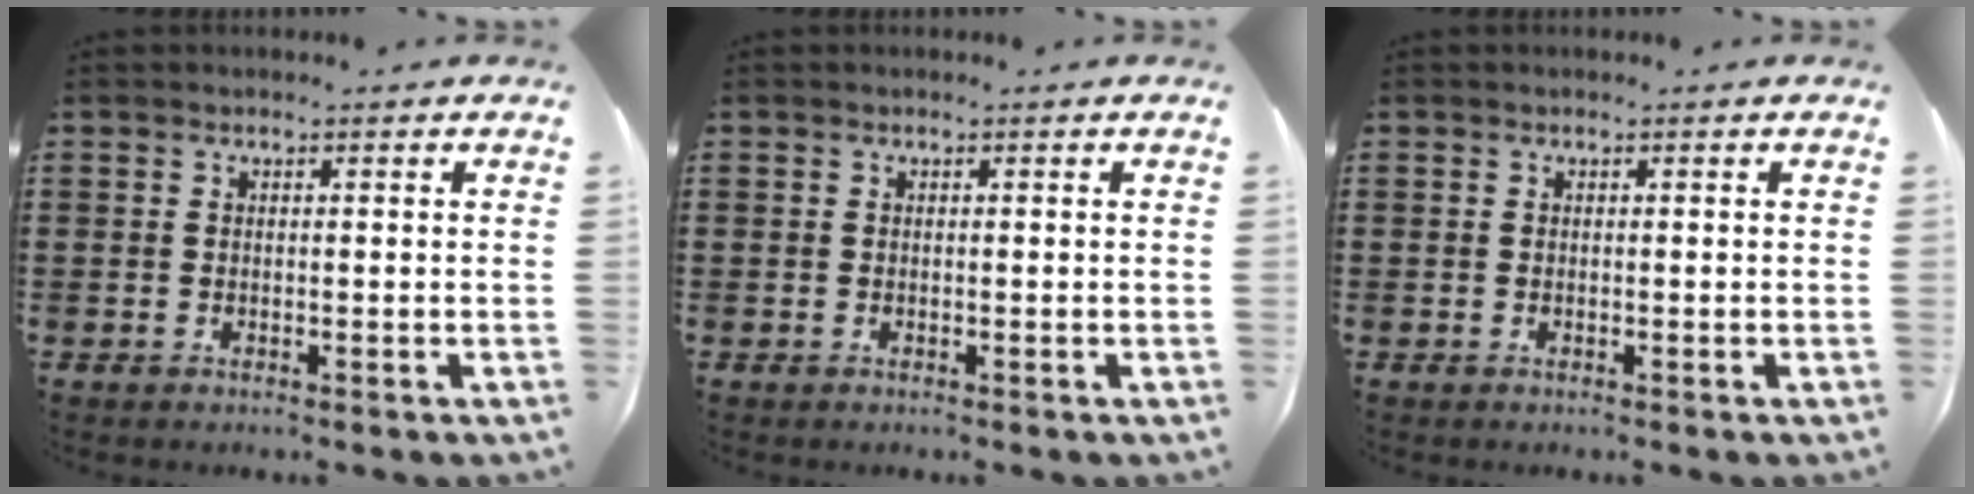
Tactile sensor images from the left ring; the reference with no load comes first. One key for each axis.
{"total": 0.0}
{"total": 0.0}